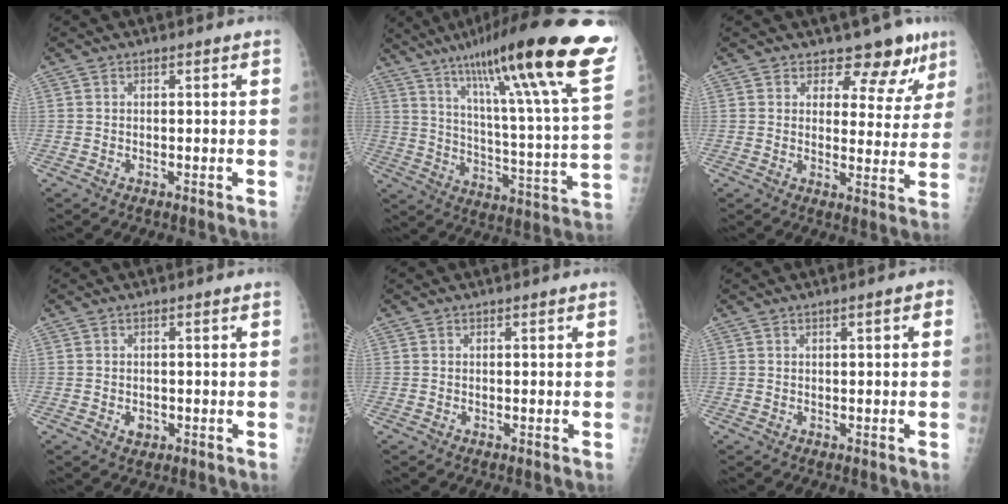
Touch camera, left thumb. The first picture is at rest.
{"total": 30.7, "force": [18.2, 3.3, 24.5], "torque": [-0.345, -0.050, 0.278]}
{"total": 9.0, "force": [7.1, 4.9, 2.6], "torque": [0.006, -0.046, 0.080]}
{"total": 2.0, "force": [-0.5, 1.6, 1.0], "torque": [-0.006, 0.002, -0.002]}
{"total": 0.0}
{"total": 1.8, "force": [0.6, 0.5, 1.7], "torque": [-0.021, 0.004, 0.005]}